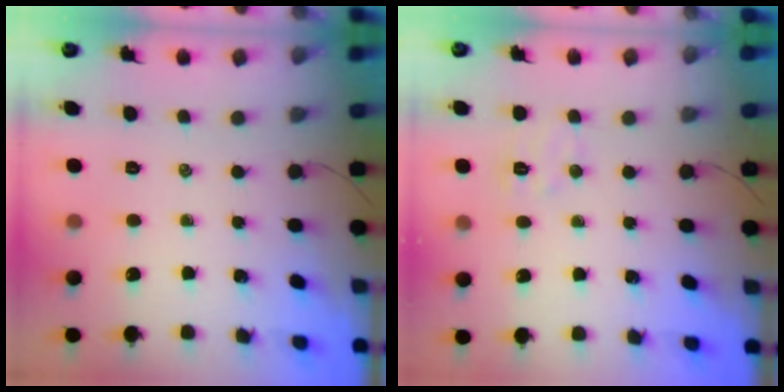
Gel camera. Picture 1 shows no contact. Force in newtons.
{"total": 6.0, "press": 5.9, "slide": 1.1}